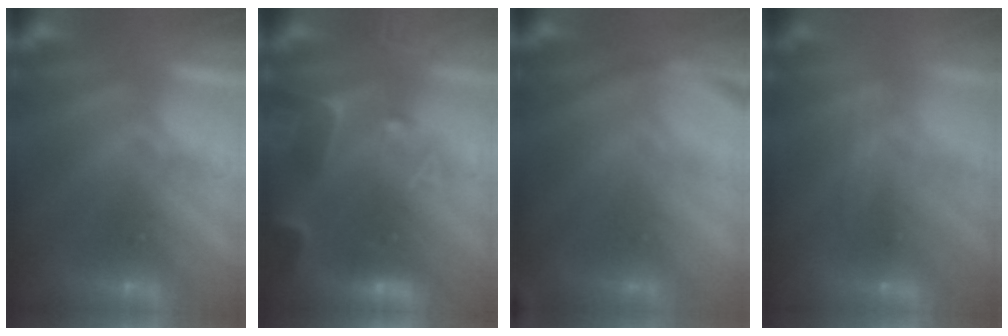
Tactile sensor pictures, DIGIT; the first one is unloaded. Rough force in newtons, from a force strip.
{"total": 12.7}
{"total": 2.6}
{"total": 2.4}